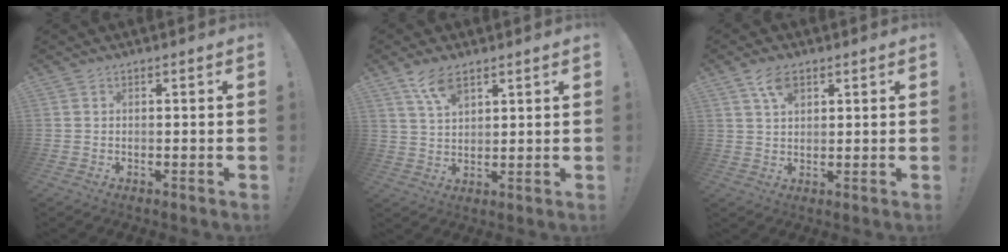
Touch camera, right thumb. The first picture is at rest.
{"total": 7.2, "force": [4.8, 3.0, 4.5], "torque": [-0.085, -0.020, 0.090]}
{"total": 5.6, "force": [3.1, 2.9, 3.6], "torque": [-0.058, -0.012, 0.055]}